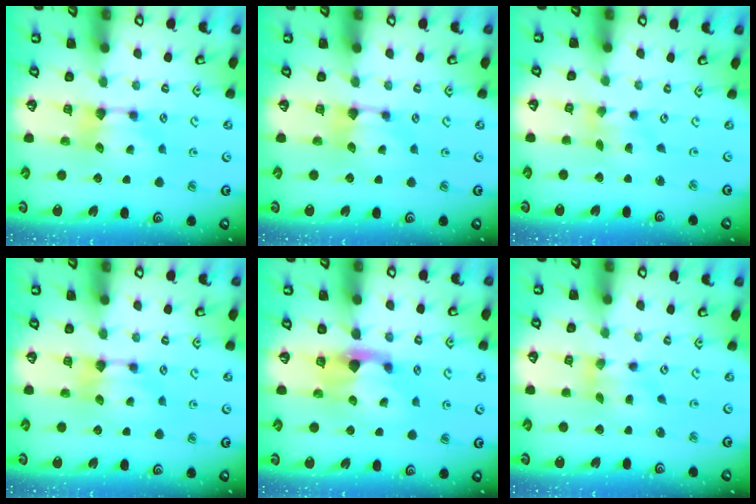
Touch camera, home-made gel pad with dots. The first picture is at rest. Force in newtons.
{"total": 0.5, "press": 0.4, "slide": 0.3}
{"total": 1.6, "press": 1.2, "slide": 1.1}
{"total": 0.0}
{"total": 2.2, "press": 1.9, "slide": 1.2}
{"total": 2.3, "press": 2.0, "slide": 1.2}